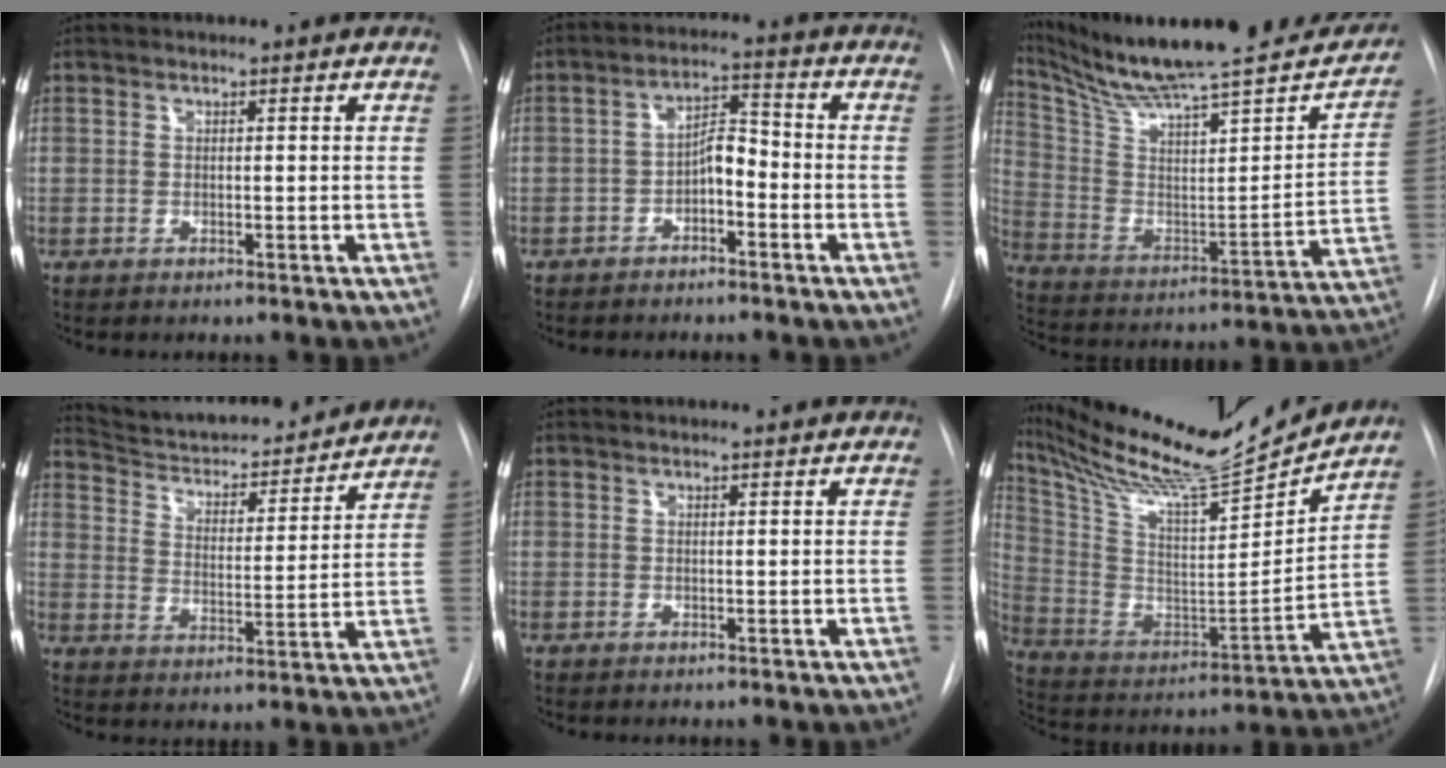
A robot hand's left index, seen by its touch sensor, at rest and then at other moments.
{"total": 5.1, "force": [-2.3, 2.1, 4.0], "torque": [-0.073, 0.020, -0.040]}
{"total": 29.4, "force": [25.6, 3.5, 13.9], "torque": [-0.229, -0.054, 0.371]}
{"total": 19.9, "force": [18.6, 3.5, 6.0], "torque": [-0.083, -0.007, 0.267]}
{"total": 1.8, "force": [1.8, 0.1, 0.4], "torque": [-0.012, 0.011, 0.017]}
{"total": 23.4, "force": [21.5, 1.5, 9.2], "torque": [-0.182, -0.040, 0.347]}